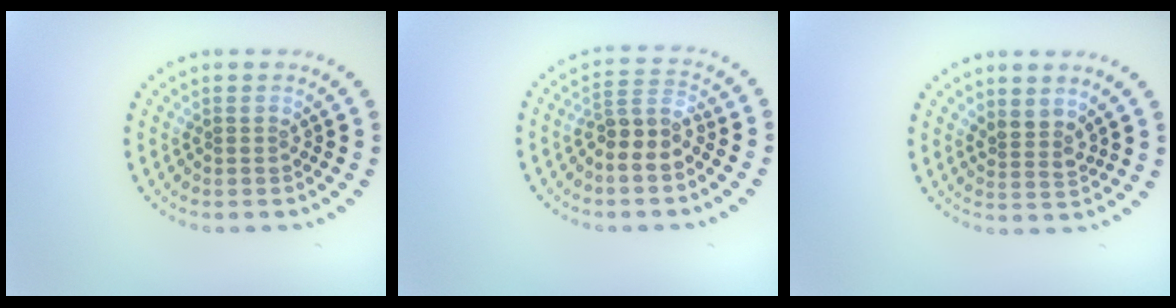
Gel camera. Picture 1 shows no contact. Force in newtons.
{"total": 3.3, "press": 2.8, "slide": 1.6}
{"total": 1.8, "press": 1.3, "slide": 1.2}